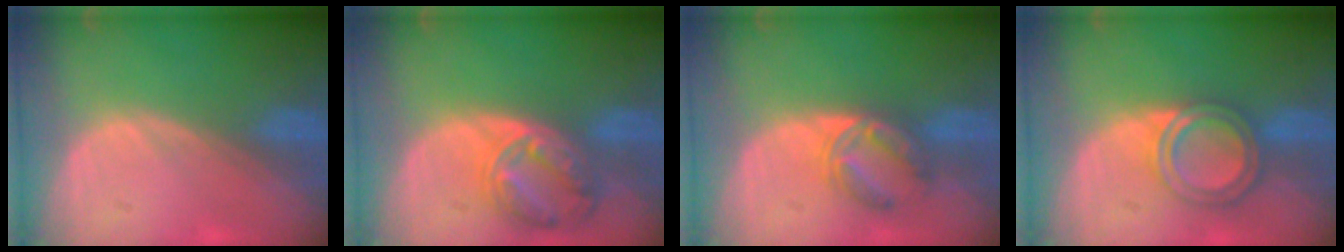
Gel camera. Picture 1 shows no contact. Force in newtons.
{"total": 8.2, "press": 7.1, "slide": 4.2}
{"total": 5.5, "press": 5.4, "slide": 1.0}
{"total": 5.9, "press": 5.4, "slide": 2.3}